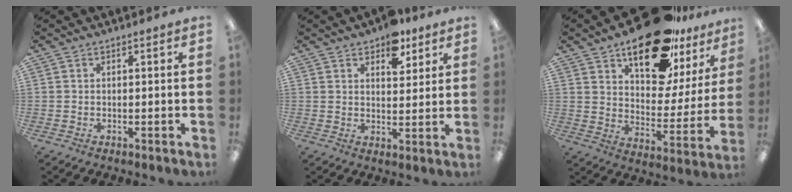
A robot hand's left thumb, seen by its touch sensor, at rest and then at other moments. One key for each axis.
{"total": 7.8, "fx": 5.3, "fy": 4.2, "fz": 3.9, "tx": -0.034, "ty": -0.028, "tz": 0.088}
{"total": 21.6, "fx": 15.8, "fy": 9.1, "fz": 11.6, "tx": -0.169, "ty": -0.105, "tz": 0.267}